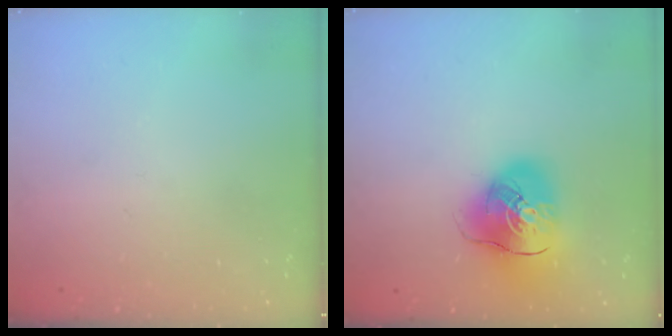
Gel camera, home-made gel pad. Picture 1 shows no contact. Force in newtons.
{"total": 14.8, "press": 14.5, "slide": 2.6}